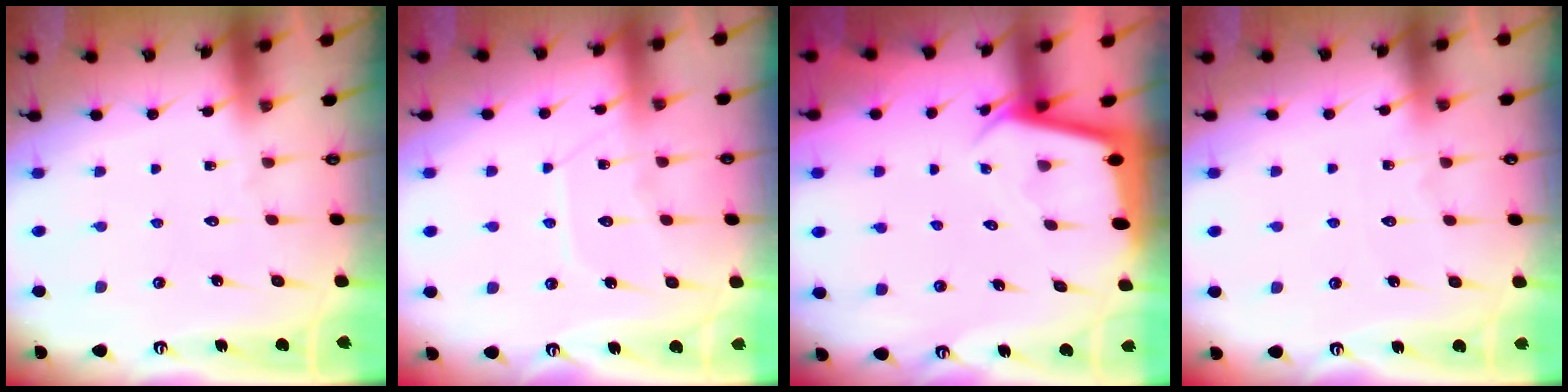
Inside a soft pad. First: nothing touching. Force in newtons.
{"total": 9.9, "press": 9.8, "slide": 0.9}
{"total": 2.5, "press": 2.5, "slide": 0.1}
{"total": 5.2, "press": 5.2, "slide": 0.7}